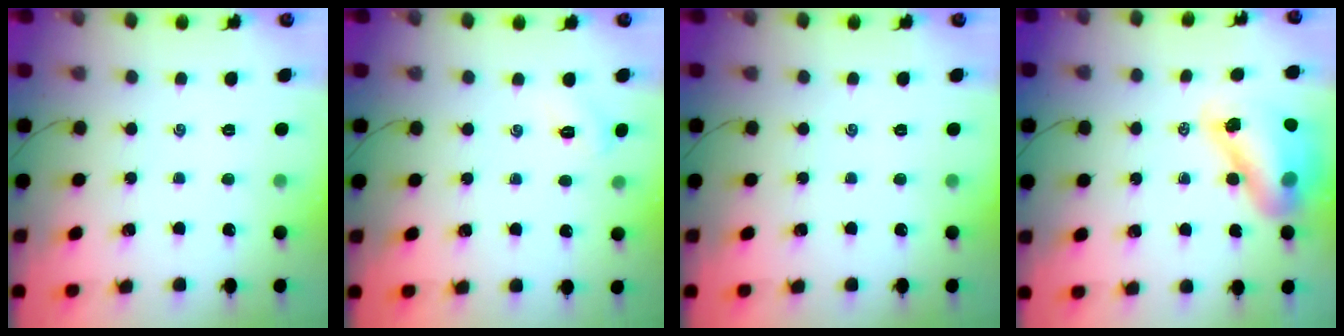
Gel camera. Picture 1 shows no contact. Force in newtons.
{"total": 5.1, "press": 4.9, "slide": 1.4}
{"total": 0.0}
{"total": 14.1, "press": 13.5, "slide": 3.9}